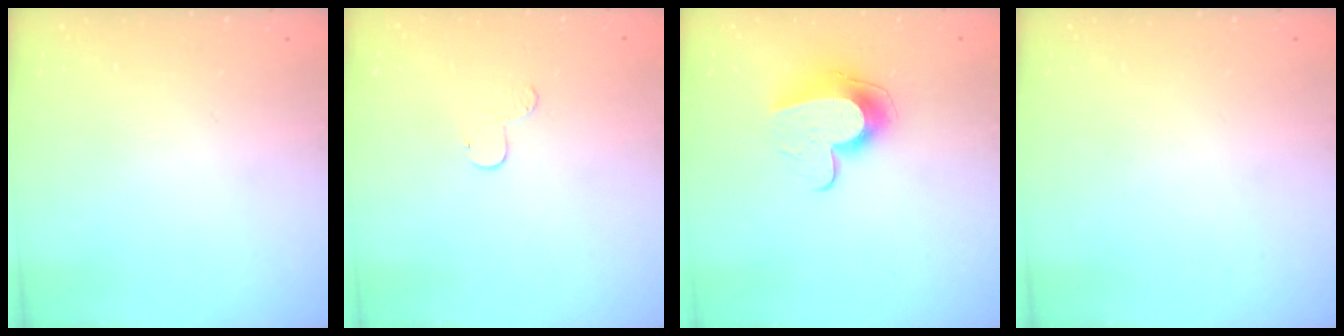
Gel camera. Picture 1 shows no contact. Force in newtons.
{"total": 5.3, "press": 5.3, "slide": 0.6}
{"total": 10.8, "press": 10.8, "slide": 0.5}
{"total": 0.0}